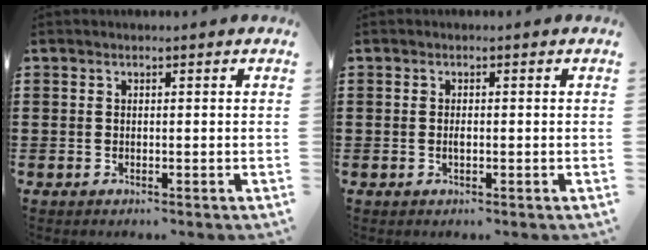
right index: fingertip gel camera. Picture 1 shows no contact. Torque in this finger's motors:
{"motor_torque": [2.14, 0.00, 0.16, 0.05]}